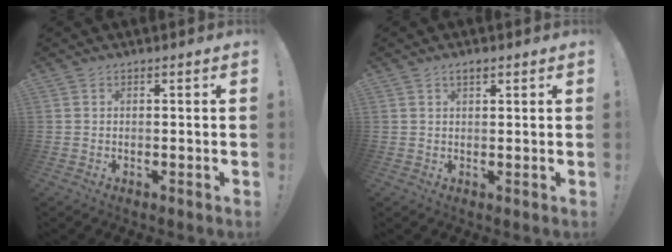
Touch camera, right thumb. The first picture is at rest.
{"total": 1.8, "force": [1.2, 0.7, 1.2], "torque": [-0.024, 0.001, 0.022]}